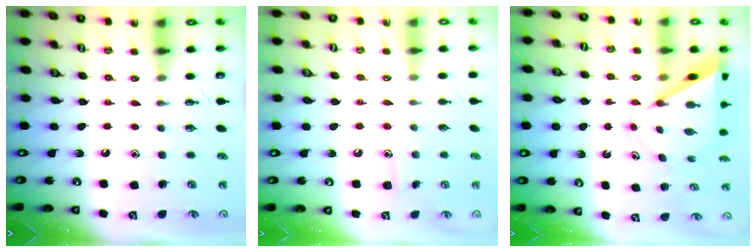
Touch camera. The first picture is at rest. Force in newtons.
{"total": 5.9, "press": 5.9, "slide": 0.5}
{"total": 8.9, "press": 8.9, "slide": 0.5}